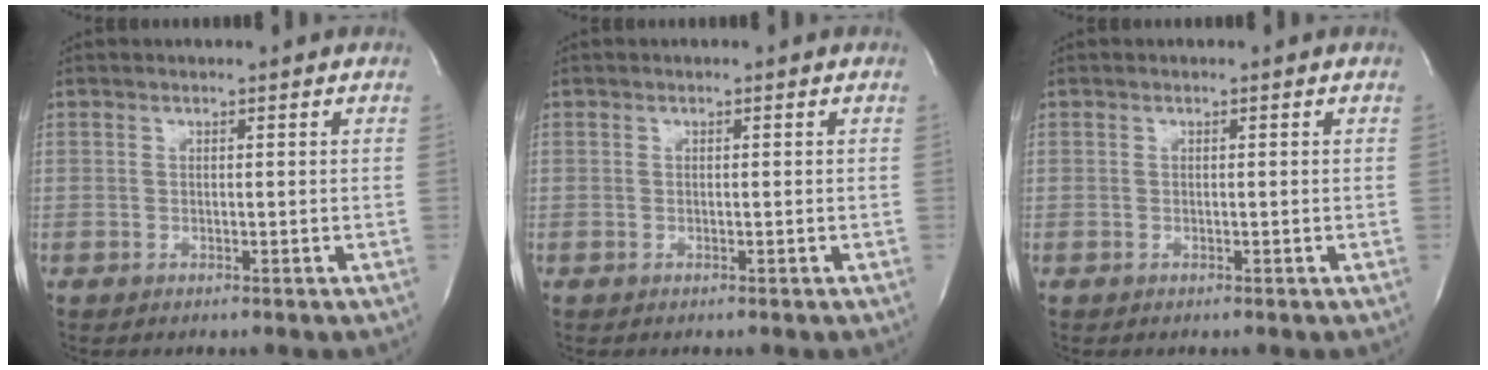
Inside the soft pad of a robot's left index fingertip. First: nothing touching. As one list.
[{"total": 0.0}, {"total": 0.0}]